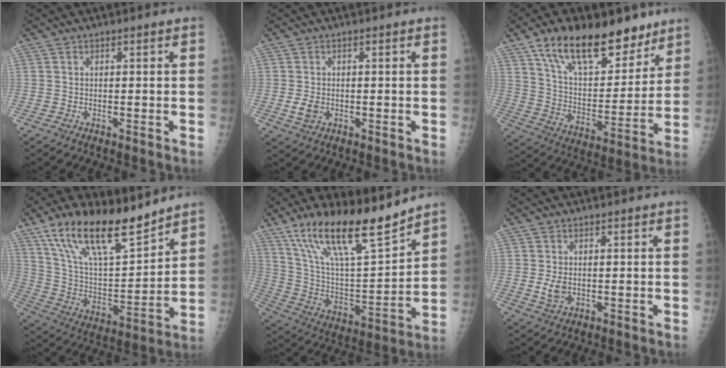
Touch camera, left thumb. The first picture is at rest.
{"total": 2.7, "force": [-0.4, 2.0, 1.8], "torque": [-0.034, -0.002, -0.005]}
{"total": 21.1, "force": [14.2, 9.8, 12.2], "torque": [-0.158, -0.064, 0.244]}
{"total": 20.6, "force": [14.9, 6.6, 12.6], "torque": [-0.193, -0.067, 0.274]}
{"total": 21.6, "force": [16.0, 4.9, 13.7], "torque": [-0.217, -0.071, 0.291]}
{"total": 3.1, "force": [0.0, 2.1, 2.3], "torque": [-0.042, -0.007, 0.006]}